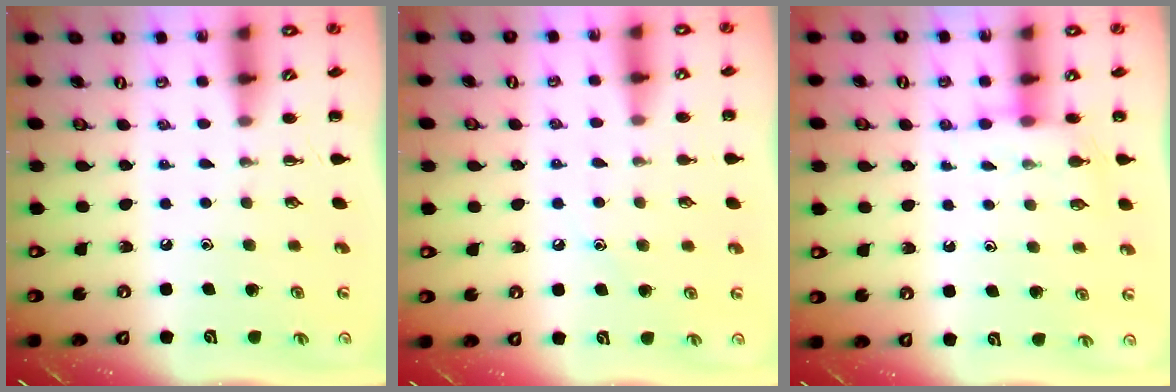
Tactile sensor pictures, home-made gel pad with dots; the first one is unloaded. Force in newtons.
{"total": 7.3, "press": 7.0, "slide": 2.0}
{"total": 5.7, "press": 5.6, "slide": 1.1}